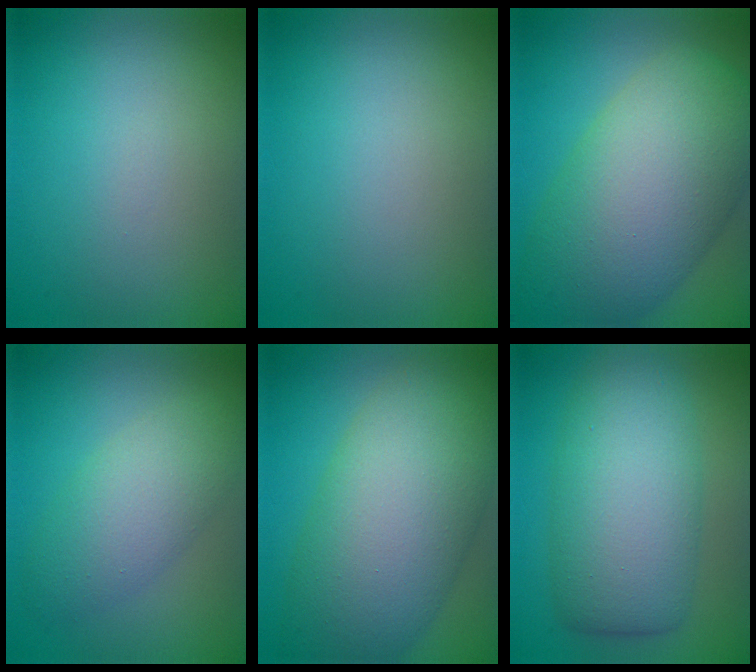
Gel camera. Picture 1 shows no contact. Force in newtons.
{"total": 0.0}
{"total": 12.7, "press": 12.7, "slide": 0.5}
{"total": 4.7, "press": 4.7, "slide": 0.0}
{"total": 12.1, "press": 12.1, "slide": 0.4}
{"total": 8.3, "press": 8.3, "slide": 0.4}